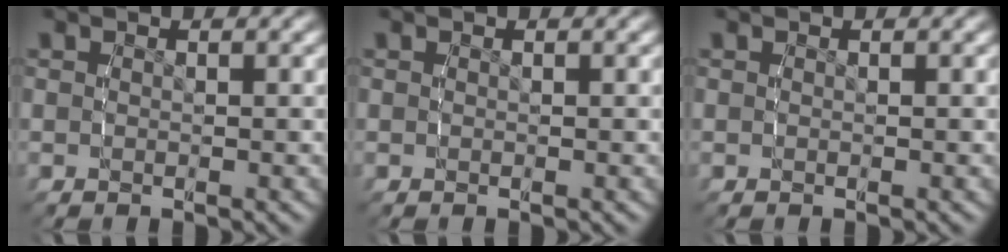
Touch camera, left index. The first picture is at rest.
{"total": 0.0}
{"total": 0.0}